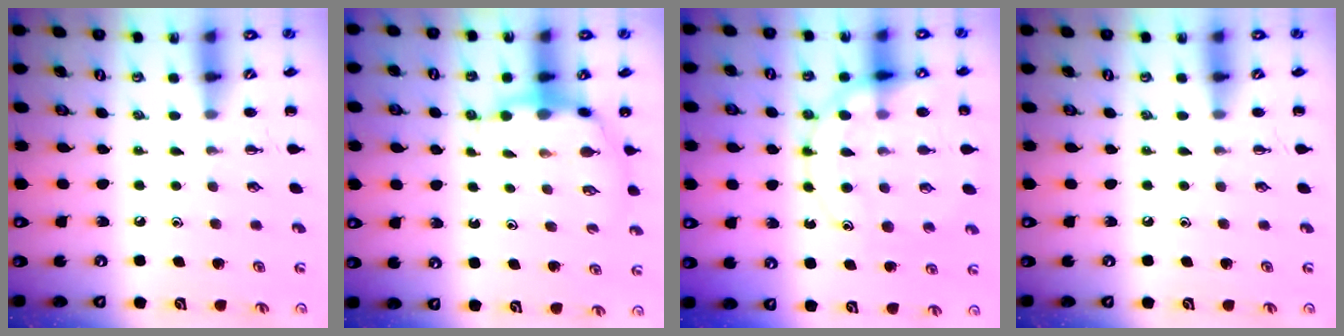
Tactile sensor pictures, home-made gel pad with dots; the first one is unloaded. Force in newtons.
{"total": 7.3, "press": 7.1, "slide": 2.0}
{"total": 19.5, "press": 19.3, "slide": 2.5}
{"total": 0.0}